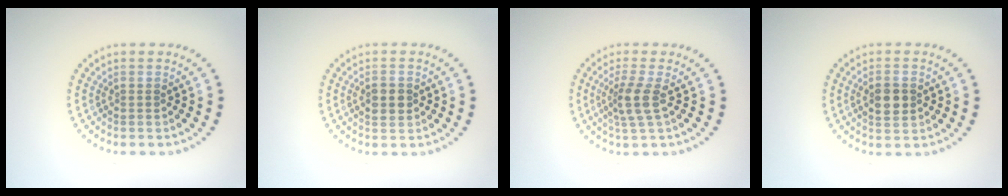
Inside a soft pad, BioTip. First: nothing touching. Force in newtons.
{"total": 2.4, "press": 2.4, "slide": 0.1}
{"total": 2.7, "press": 2.1, "slide": 1.8}
{"total": 2.5, "press": 2.5, "slide": 0.1}